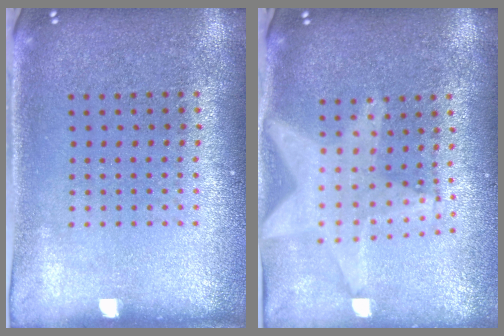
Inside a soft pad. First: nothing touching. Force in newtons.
{"total": 2.3, "press": 1.9, "slide": 1.3}